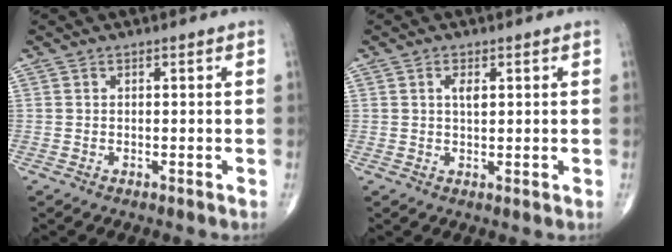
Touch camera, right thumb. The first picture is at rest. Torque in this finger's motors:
{"motor_torque": [0.31, 0.22, -0.06, -0.08, 0.02]}